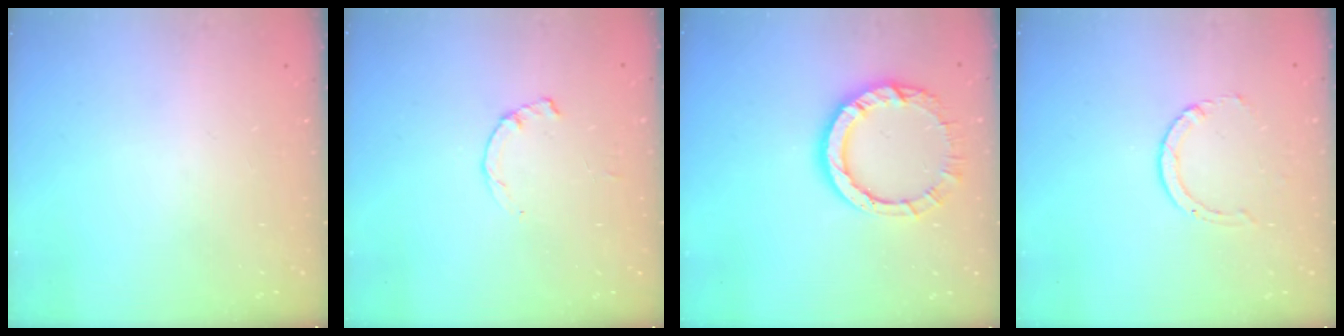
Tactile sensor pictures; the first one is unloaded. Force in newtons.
{"total": 1.2, "press": 1.2, "slide": 0.3}
{"total": 10.2, "press": 10.2, "slide": 0.9}
{"total": 2.9, "press": 2.9, "slide": 0.4}